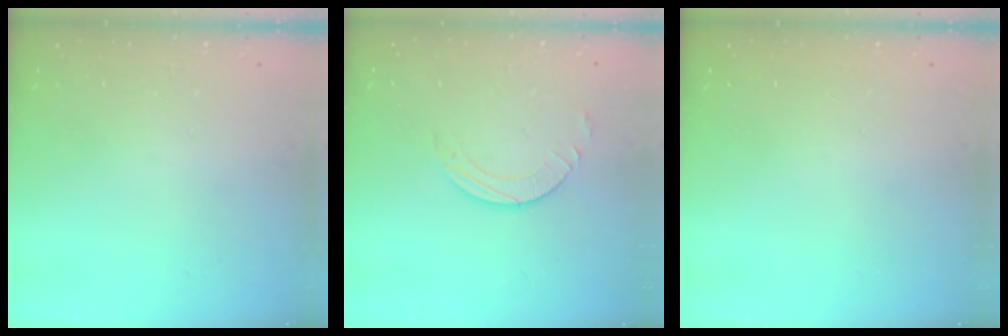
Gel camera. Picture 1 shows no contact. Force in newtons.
{"total": 2.7, "press": 2.7, "slide": 0.2}
{"total": 0.0}